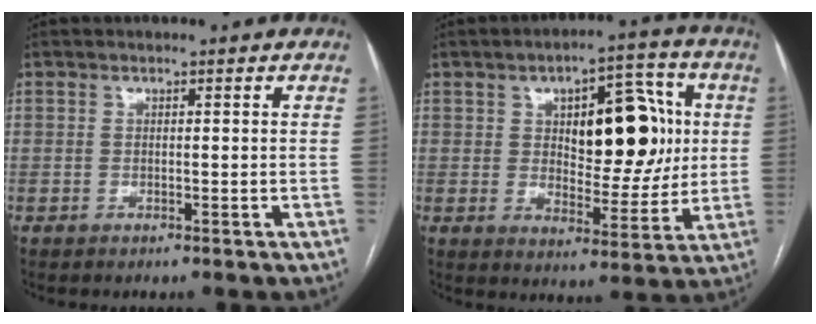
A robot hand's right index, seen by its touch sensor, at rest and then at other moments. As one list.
[{"total": 14.4, "force": [2.9, 6.2, 12.7], "torque": [-0.168, 0.027, 0.051]}]